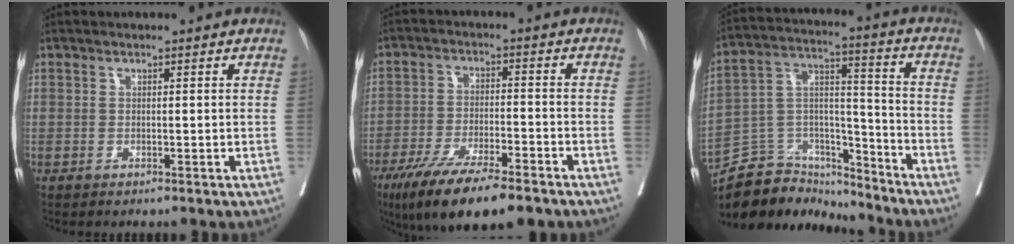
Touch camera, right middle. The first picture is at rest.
{"total": 13.8, "force": [-9.7, 2.7, 9.5], "torque": [-0.163, -0.033, -0.161]}
{"total": 15.6, "force": [-14.5, 5.3, 2.1], "torque": [-0.037, 0.056, -0.245]}